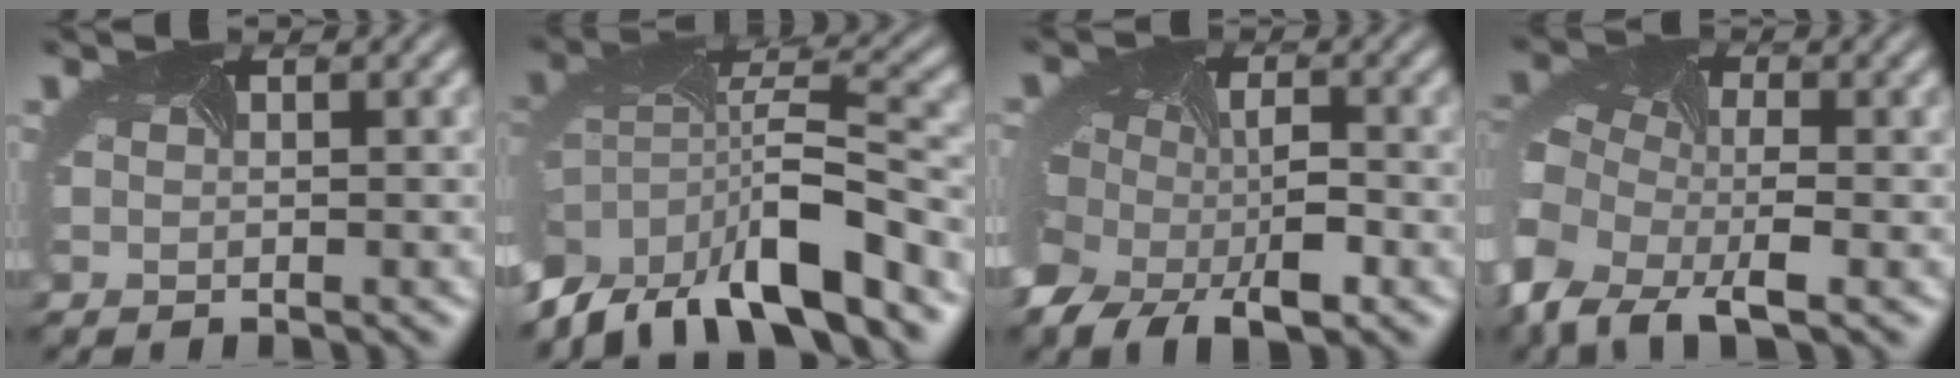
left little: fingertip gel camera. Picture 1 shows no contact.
{"total": 10.1, "force": [-6.6, 3.8, 6.7], "torque": [-0.128, -0.007, -0.116]}
{"total": 9.1, "force": [-3.4, 6.0, 6.0], "torque": [-0.099, -0.027, -0.044]}
{"total": 10.3, "force": [-5.3, 5.7, 6.8], "torque": [-0.163, -0.027, -0.103]}